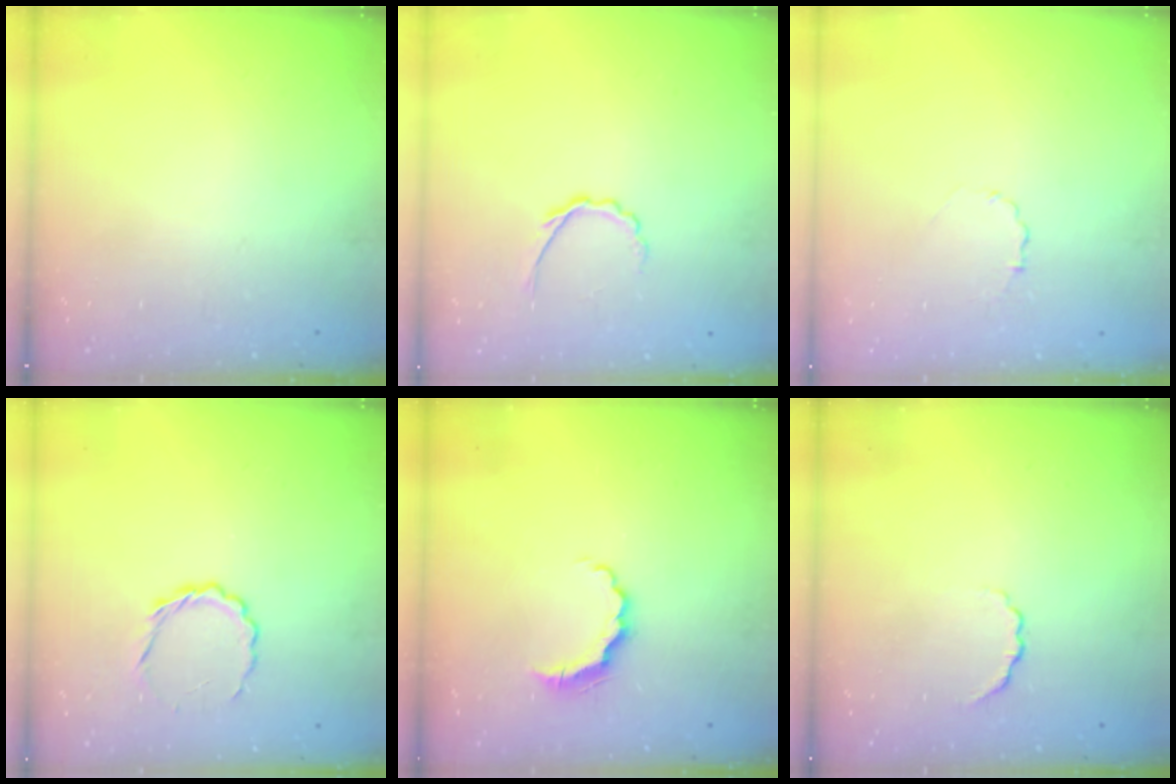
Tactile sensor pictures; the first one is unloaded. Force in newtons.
{"total": 3.1, "press": 2.9, "slide": 1.0}
{"total": 2.1, "press": 1.9, "slide": 0.9}
{"total": 4.9, "press": 4.8, "slide": 1.1}
{"total": 5.1, "press": 5.1, "slide": 0.6}
{"total": 2.1, "press": 2.0, "slide": 0.8}